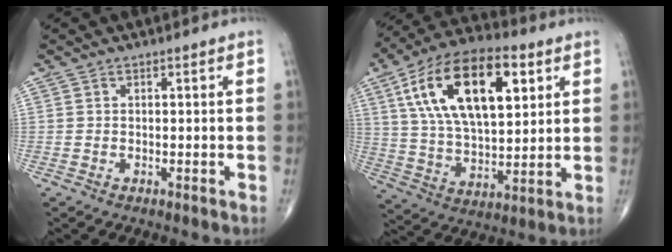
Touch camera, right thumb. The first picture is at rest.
{"total": 22.6, "force": [8.1, 10.8, 18.2], "torque": [-0.308, -0.008, 0.139]}